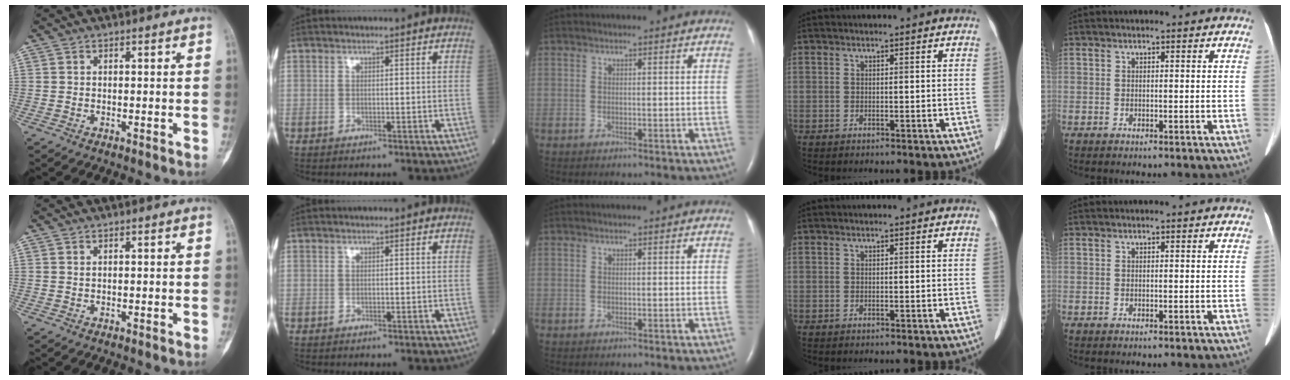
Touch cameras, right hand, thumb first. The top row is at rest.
{}